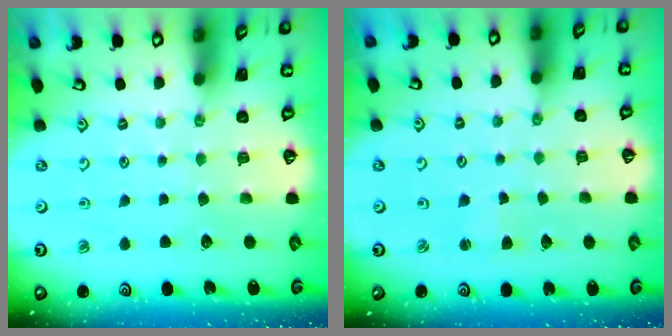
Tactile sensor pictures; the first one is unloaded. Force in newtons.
{"total": 2.1, "press": 2.1, "slide": 0.2}